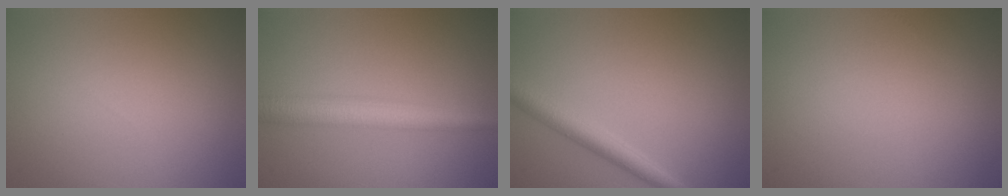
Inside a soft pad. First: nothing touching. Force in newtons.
{"total": 4.6, "press": 4.5, "slide": 0.2}
{"total": 2.7, "press": 2.7, "slide": 0.3}
{"total": 0.0}